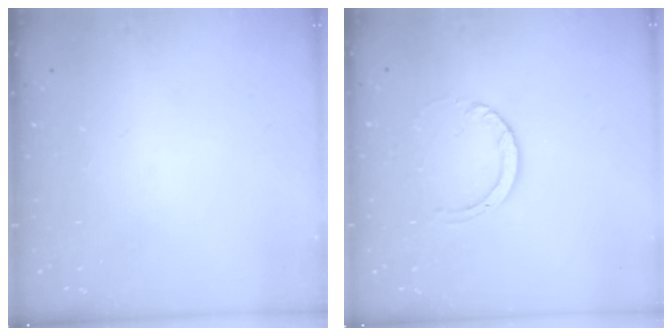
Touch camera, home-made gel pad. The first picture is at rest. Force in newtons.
{"total": 3.5, "press": 3.5, "slide": 0.3}